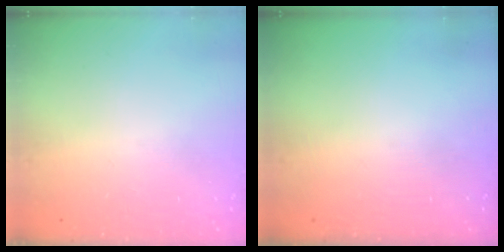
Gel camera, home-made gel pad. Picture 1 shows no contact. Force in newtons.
{"total": 0.0}